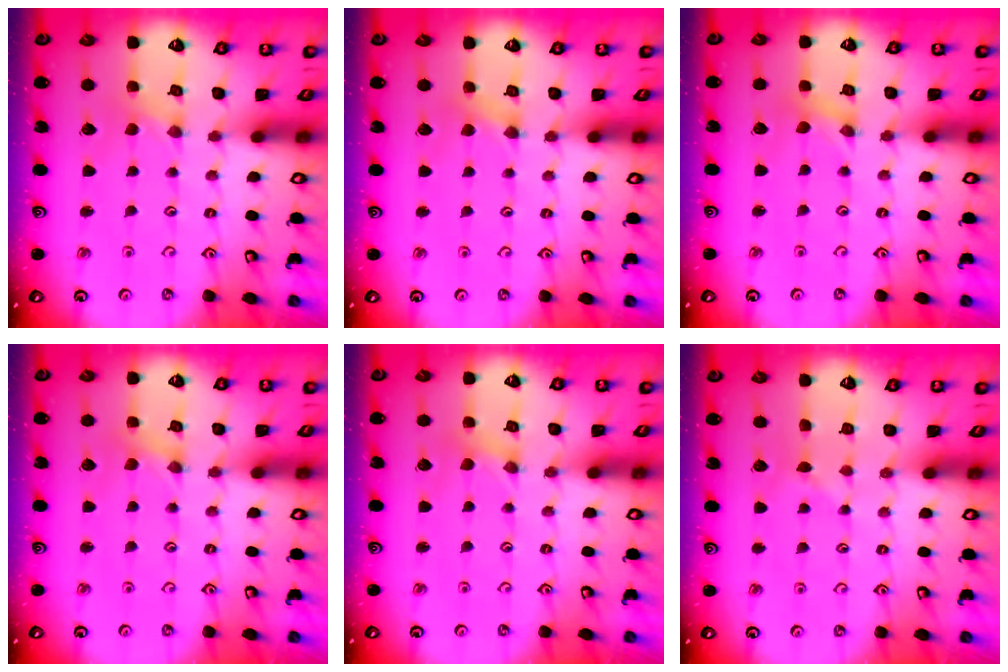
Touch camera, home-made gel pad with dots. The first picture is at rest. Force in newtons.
{"total": 2.2, "press": 2.2, "slide": 0.5}
{"total": 0.0}
{"total": 0.0}
{"total": 0.7, "press": 0.7, "slide": 0.1}
{"total": 2.9, "press": 2.9, "slide": 0.5}